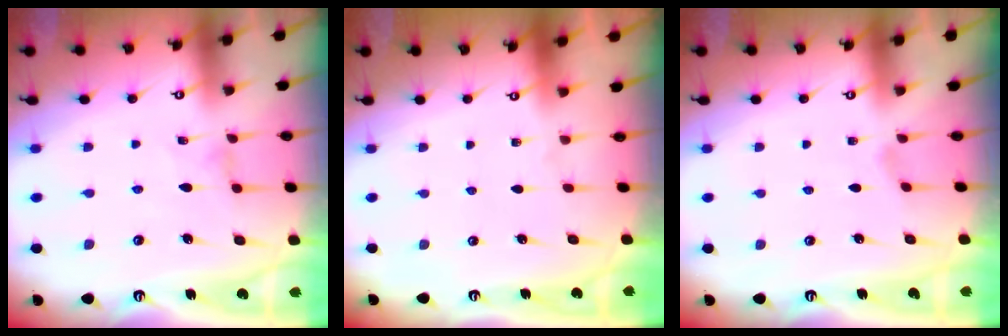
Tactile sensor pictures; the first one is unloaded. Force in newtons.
{"total": 0.0}
{"total": 0.6, "press": 0.5, "slide": 0.2}